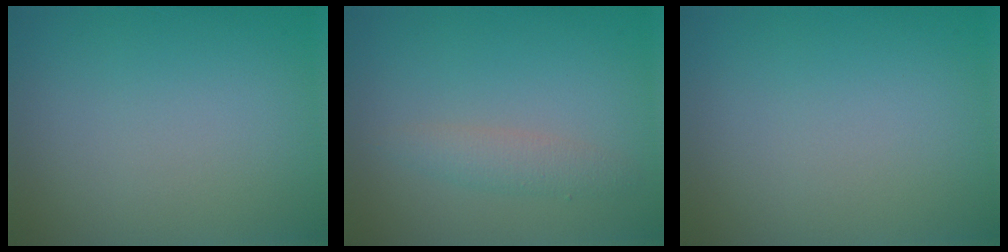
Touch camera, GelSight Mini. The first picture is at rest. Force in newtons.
{"total": 1.9, "press": 1.9, "slide": 0.1}
{"total": 0.0}